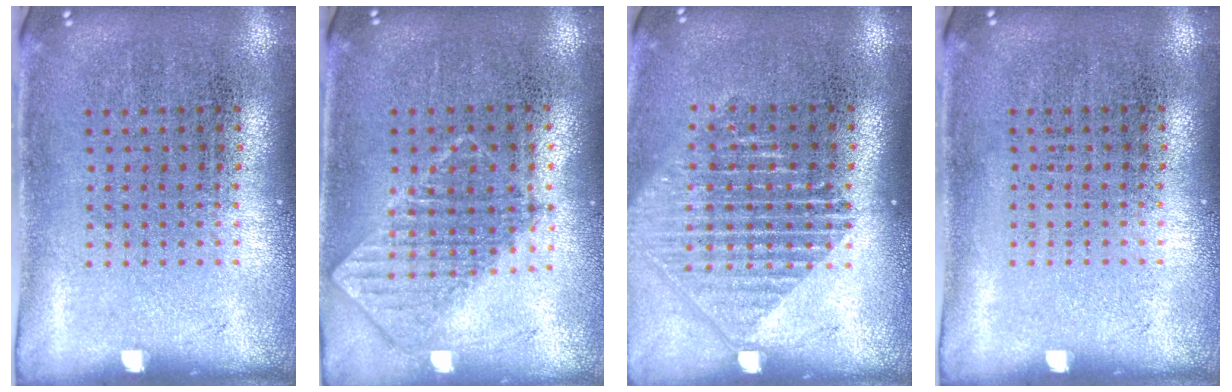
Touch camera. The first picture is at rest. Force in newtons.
{"total": 0.8, "press": 0.8, "slide": 0.1}
{"total": 1.4, "press": 1.3, "slide": 0.6}
{"total": 0.0}